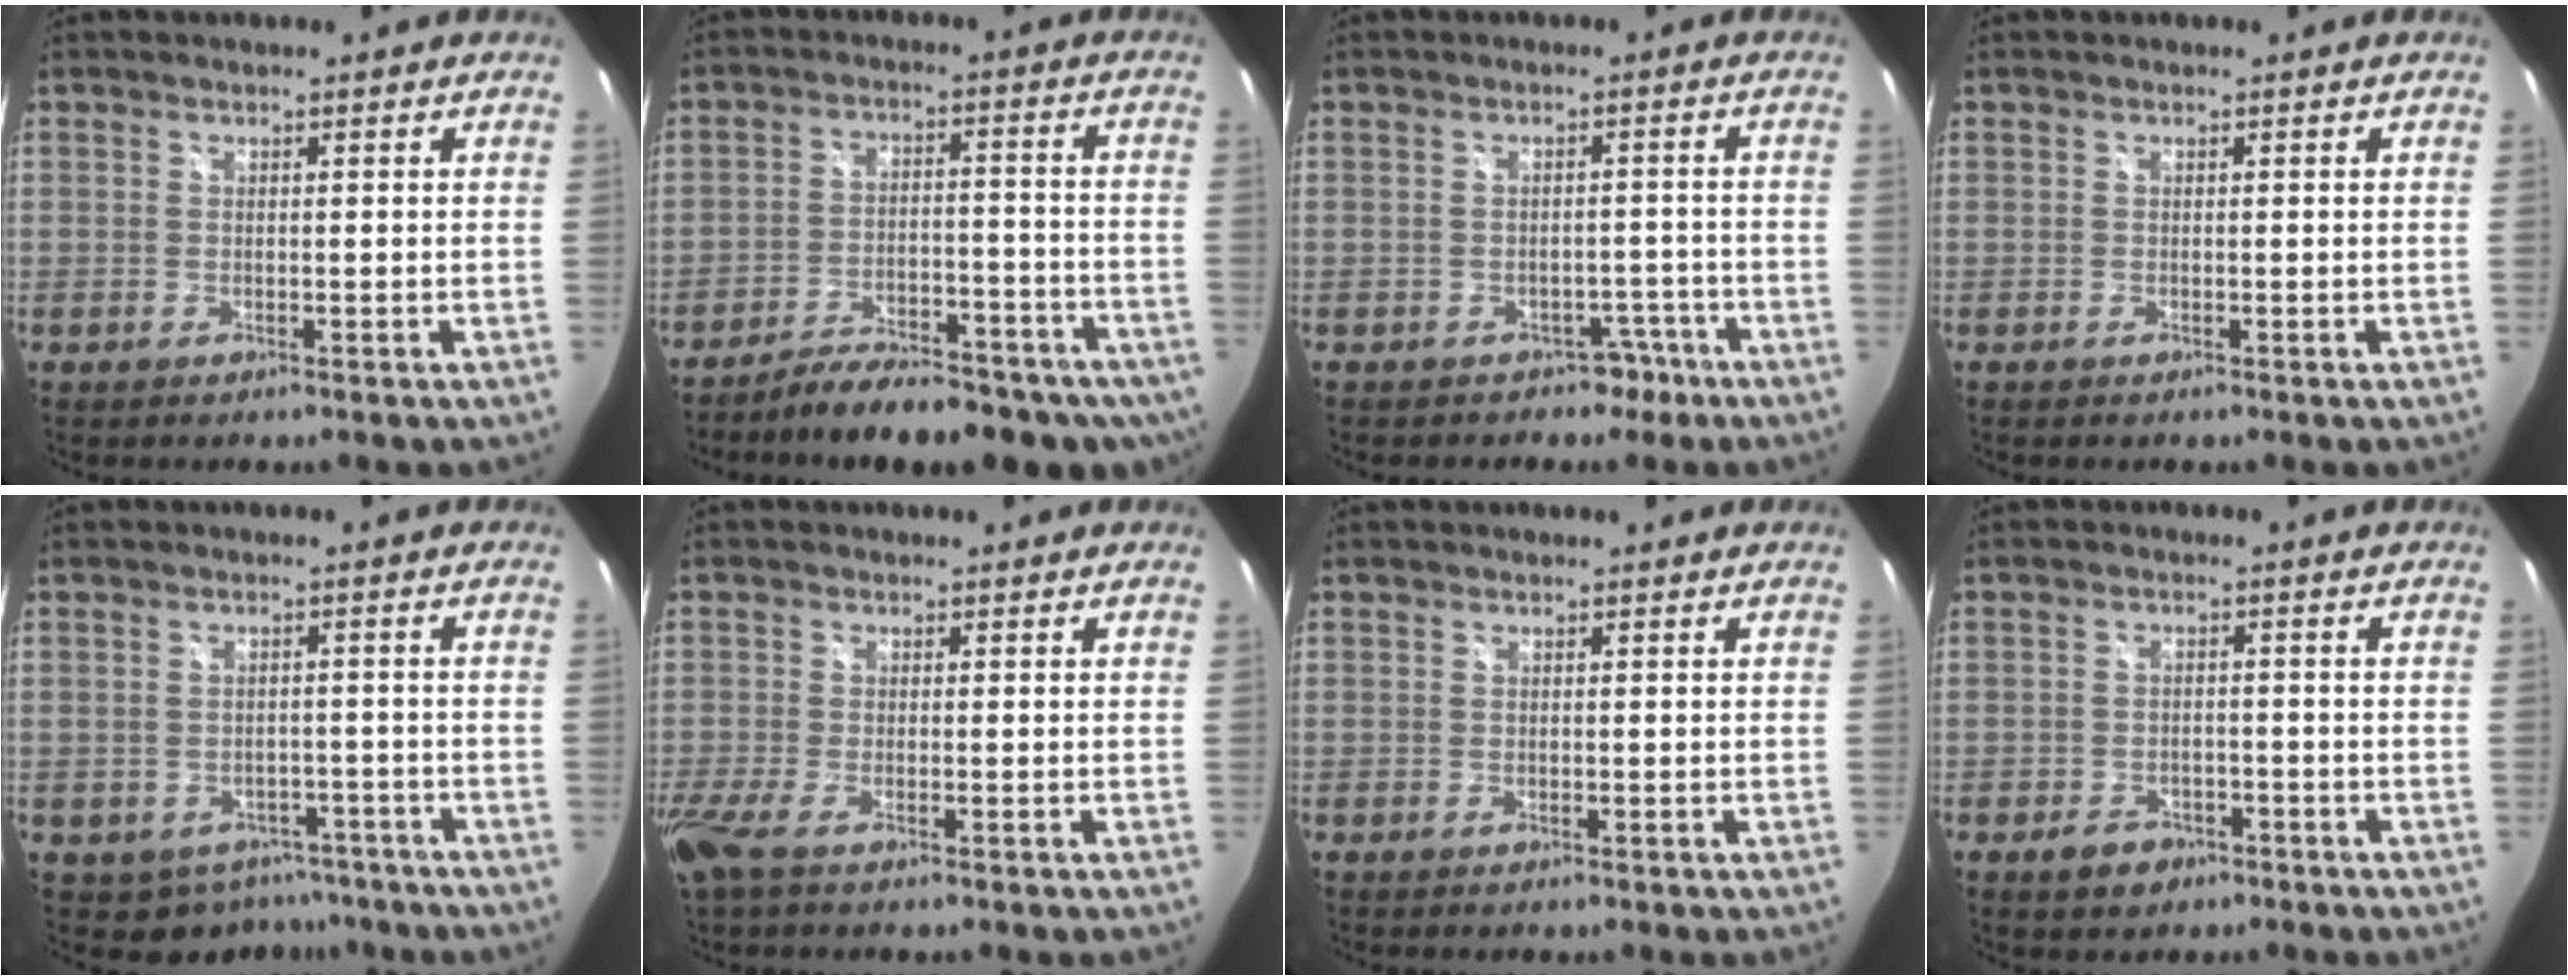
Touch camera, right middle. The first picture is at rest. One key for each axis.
{"total": 17.3, "fx": -13.6, "fy": 6.2, "fz": 8.8, "tx": -0.147, "ty": -0.013, "tz": -0.179}
{"total": 3.8, "fx": -2.6, "fy": 2.7, "fz": 0.8, "tx": -0.010, "ty": 0.016, "tz": -0.027}
{"total": 0.0}
{"total": 6.7, "fx": -4.5, "fy": 4.7, "fz": 1.6, "tx": -0.035, "ty": 0.007, "tz": -0.047}
{"total": 3.5, "fx": -2.2, "fy": 0.3, "fz": 2.7, "tx": -0.065, "ty": -0.014, "tz": -0.048}
{"total": 0.0}
{"total": 4.2, "fx": -2.7, "fy": 2.9, "fz": 1.4, "tx": -0.035, "ty": 0.005, "tz": -0.036}